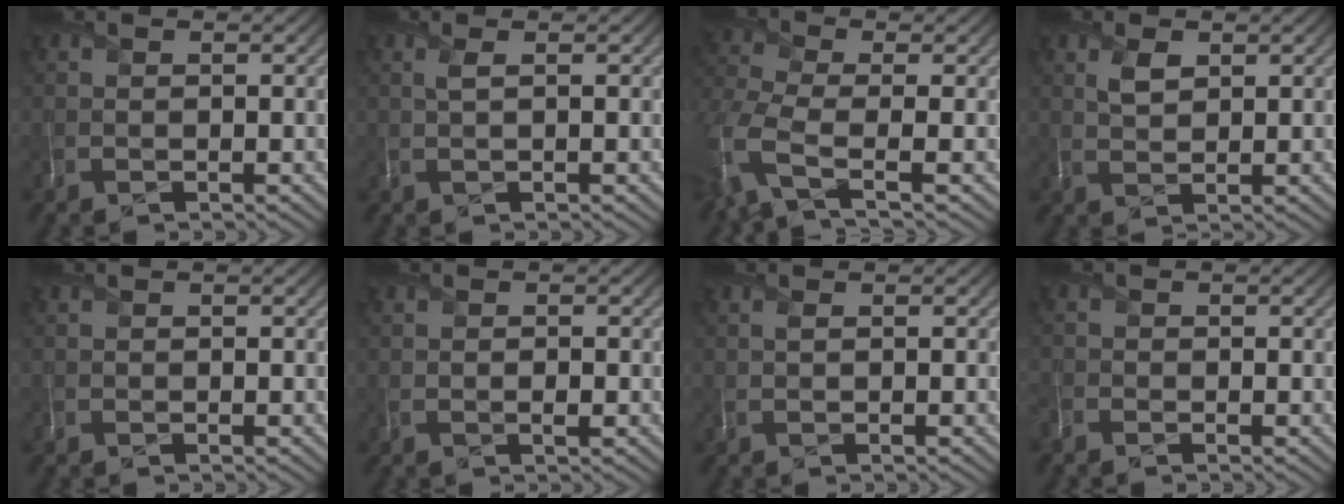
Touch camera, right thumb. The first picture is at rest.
{"total": 1.5, "force": [0.8, 0.0, 1.2], "torque": [-0.025, 0.010, 0.012]}
{"total": 7.5, "force": [-3.3, 2.9, 6.0], "torque": [-0.151, -0.012, -0.082]}
{"total": 2.4, "force": [1.6, 1.0, 1.4], "torque": [-0.031, 0.005, 0.033]}
{"total": 0.0}
{"total": 0.9, "force": [0.0, 0.4, 0.9], "torque": [-0.014, 0.002, 0.002]}
{"total": 0.7, "force": [0.5, -0.1, 0.5], "torque": [-0.011, 0.005, 0.008]}
{"total": 1.5, "force": [-1.3, 0.5, 0.4], "torque": [-0.012, -0.009, -0.036]}